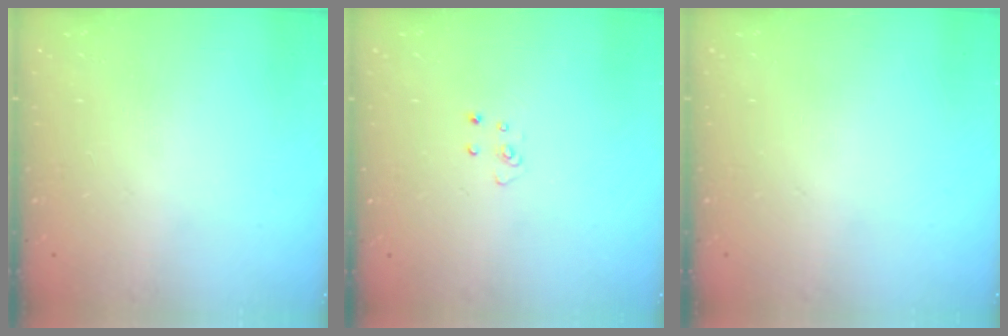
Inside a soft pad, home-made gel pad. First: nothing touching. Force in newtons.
{"total": 3.0, "press": 3.0, "slide": 0.3}
{"total": 0.0}